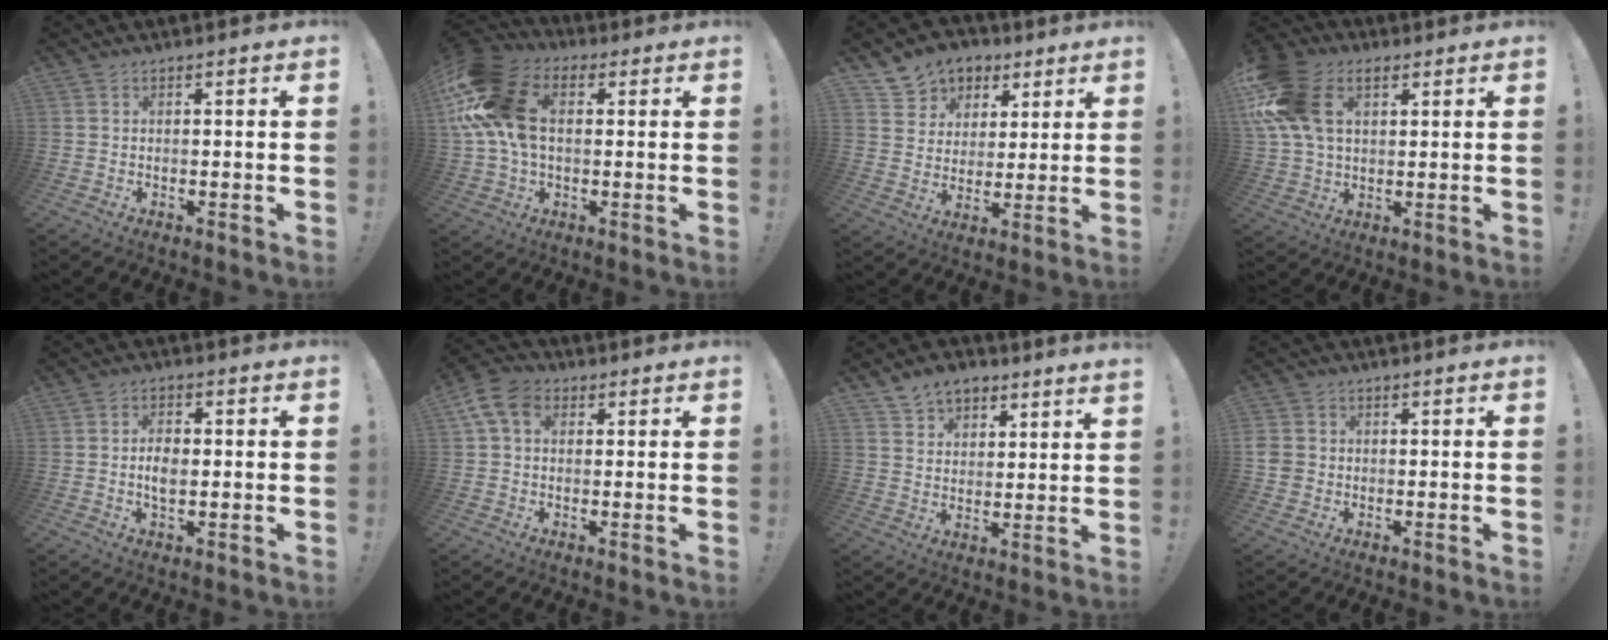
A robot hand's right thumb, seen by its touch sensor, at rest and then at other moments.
{"total": 18.4, "force": [4.0, 12.2, 13.1], "torque": [-0.275, 0.008, 0.077]}
{"total": 8.6, "force": [4.6, 7.1, 1.2], "torque": [-0.021, -0.037, 0.095]}
{"total": 16.3, "force": [5.6, 11.0, 10.6], "torque": [-0.217, -0.010, 0.107]}
{"total": 4.5, "force": [-0.4, 2.5, 3.7], "torque": [-0.064, 0.004, -0.011]}
{"total": 8.1, "force": [2.6, 5.7, 5.2], "torque": [-0.108, 0.004, 0.052]}
{"total": 7.0, "force": [5.9, 3.0, 2.2], "torque": [-0.043, -0.033, 0.110]}
{"total": 3.9, "force": [-0.2, 3.6, 1.5], "torque": [-0.031, 0.005, -0.002]}